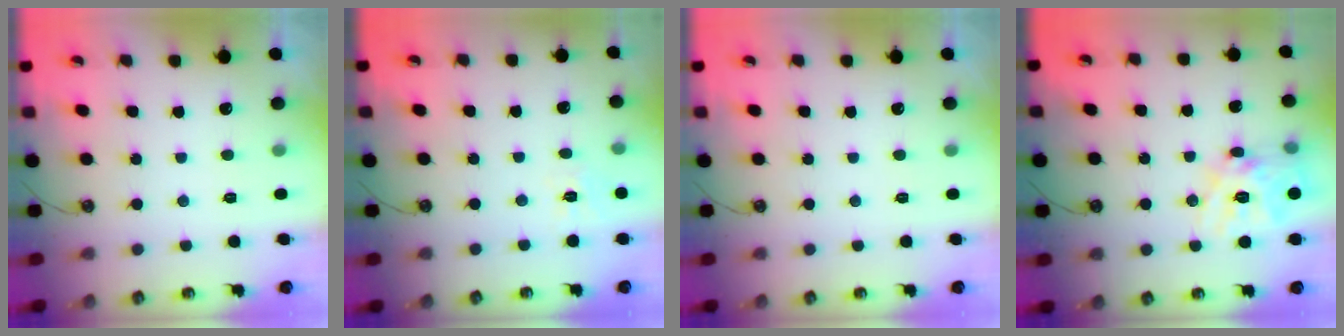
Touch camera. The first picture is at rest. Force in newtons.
{"total": 4.0, "press": 4.0, "slide": 0.4}
{"total": 0.0}
{"total": 16.5, "press": 16.4, "slide": 2.2}